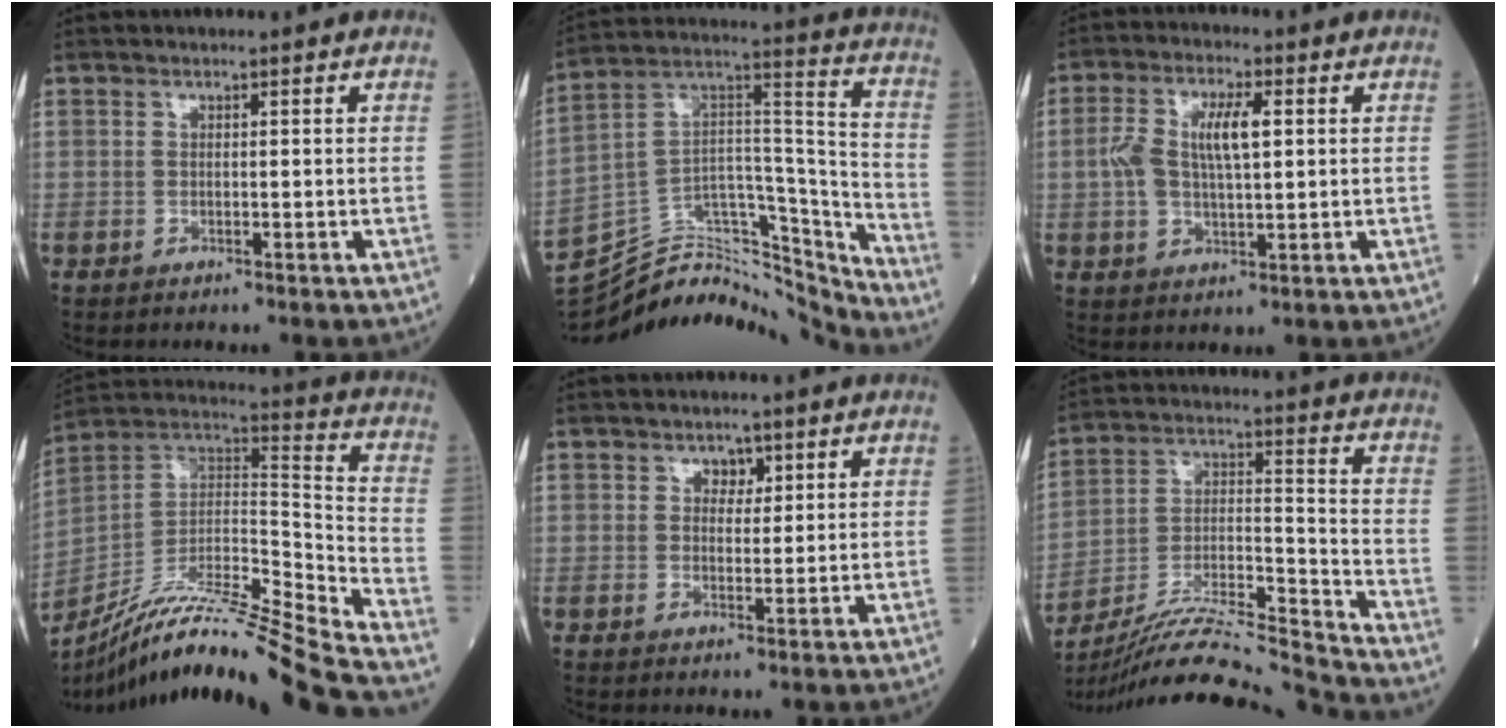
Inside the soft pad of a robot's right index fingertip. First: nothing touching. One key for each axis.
{"total": 23.1, "fx": -22.2, "fy": 3.5, "fz": 5.2, "tx": -0.100, "ty": 0.053, "tz": -0.354}
{"total": 8.2, "fx": 1.2, "fy": 2.9, "fz": 7.6, "tx": -0.160, "ty": 0.017, "tz": 0.025}
{"total": 26.4, "fx": -22.7, "fy": -1.1, "fz": 13.4, "tx": -0.214, "ty": -0.019, "tz": -0.383}
{"total": 2.2, "fx": 1.1, "fy": 1.5, "fz": 1.1, "tx": -0.009, "ty": 0.001, "tz": 0.016}
{"total": 18.5, "fx": -17.8, "fy": -1.8, "fz": 4.8, "tx": -0.097, "ty": 0.012, "tz": -0.307}